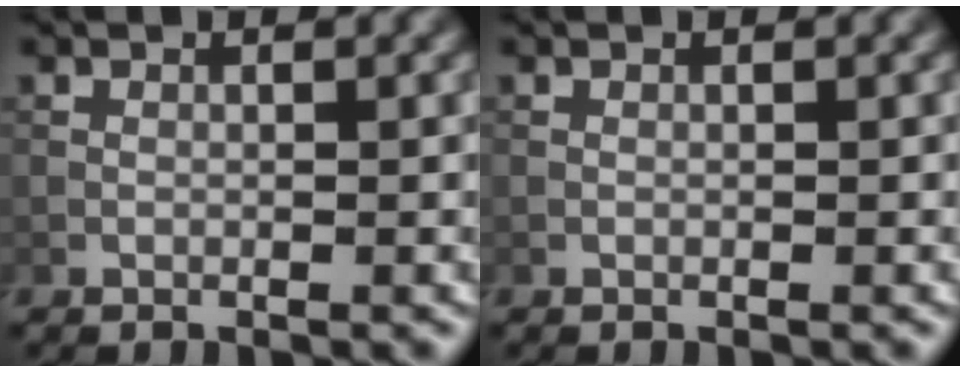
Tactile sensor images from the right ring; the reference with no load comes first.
{"total": 0.0}